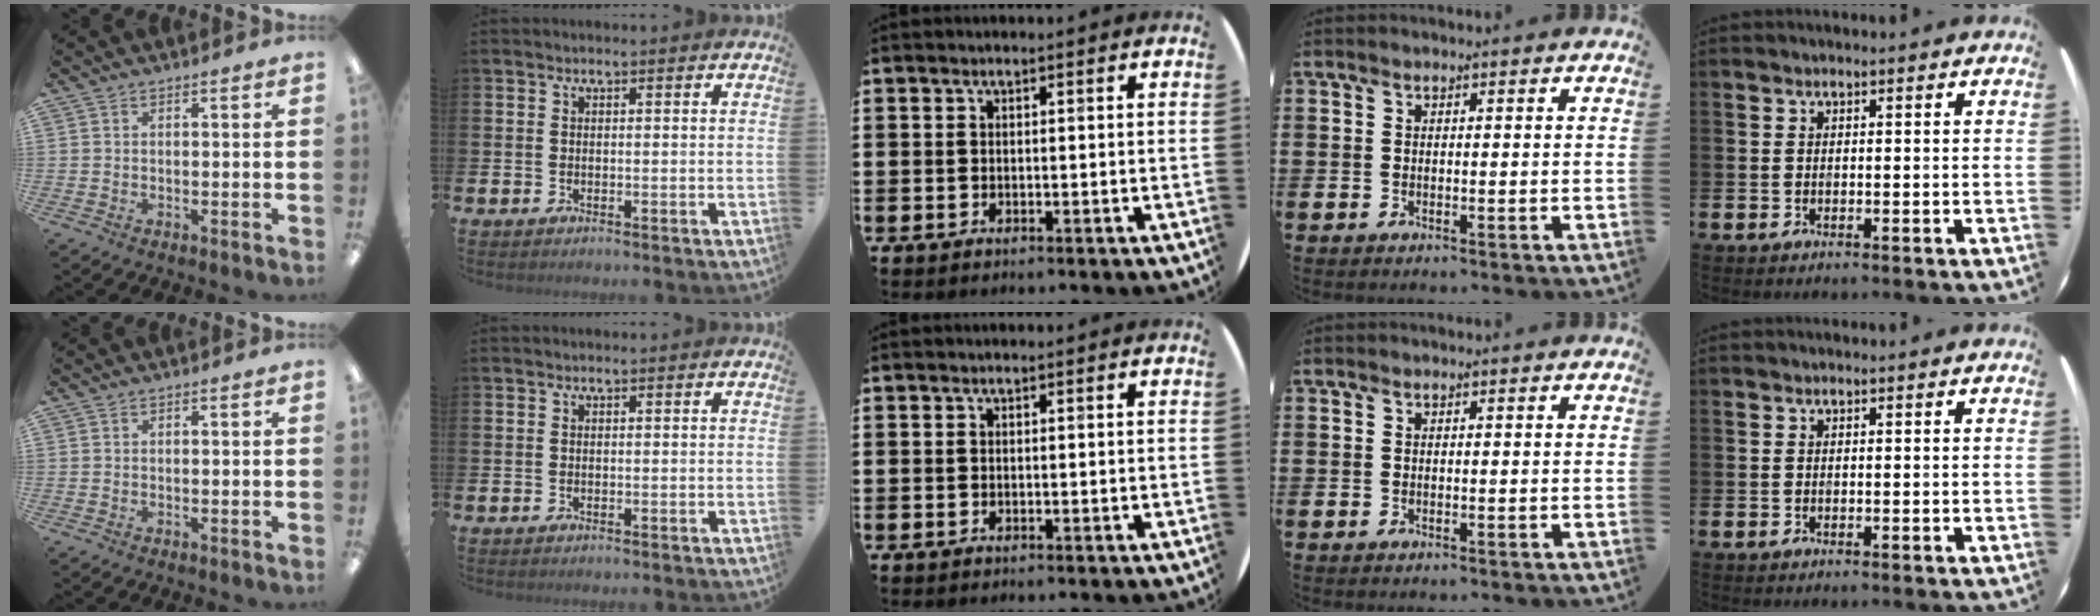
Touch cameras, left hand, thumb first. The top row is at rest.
{}